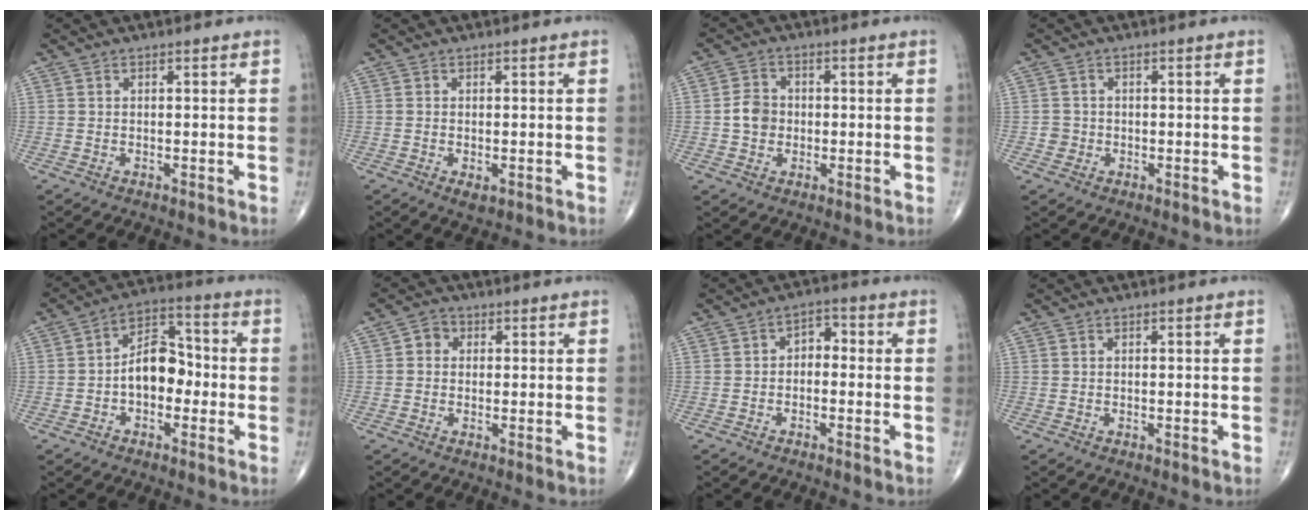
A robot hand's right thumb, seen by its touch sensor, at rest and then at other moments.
{"total": 1.7, "force": [-0.6, 0.9, 1.3], "torque": [-0.021, -0.003, -0.007]}
{"total": 4.7, "force": [-0.4, 4.0, 2.4], "torque": [-0.032, 0.009, -0.012]}
{"total": 1.8, "force": [-0.5, 1.7, 0.2], "torque": [0.009, 0.007, -0.011]}
{"total": 9.4, "force": [-1.6, 6.1, 7.0], "torque": [-0.084, 0.036, -0.041]}
{"total": 2.7, "force": [0.4, 2.4, 1.2], "torque": [-0.001, 0.006, -0.002]}
{"total": 3.7, "force": [-0.5, 2.5, 2.6], "torque": [-0.024, 0.022, -0.021]}
{"total": 0.0}